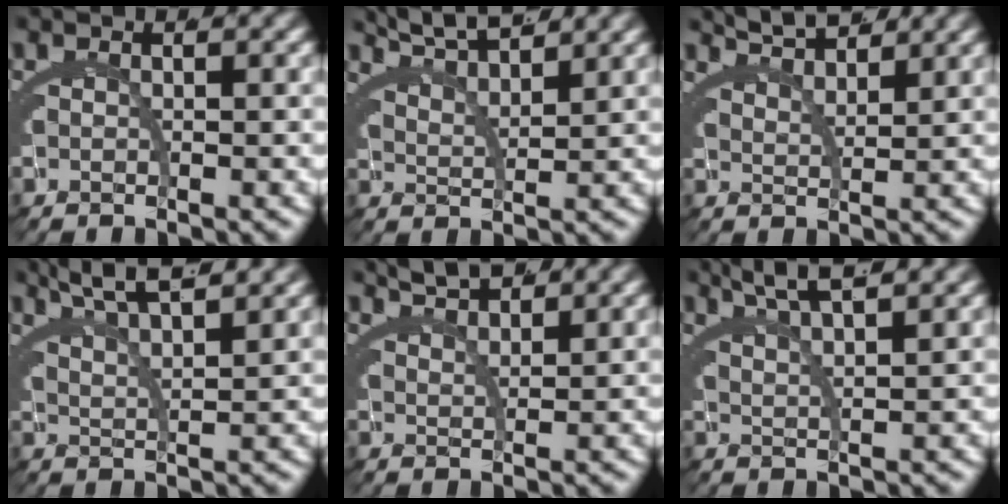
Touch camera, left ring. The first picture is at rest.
{"total": 5.6, "force": [5.2, -1.2, 1.4], "torque": [-0.012, 0.016, 0.089]}
{"total": 4.5, "force": [4.3, -1.1, 0.9], "torque": [-0.001, 0.009, 0.075]}
{"total": 4.7, "force": [4.2, -1.5, 1.5], "torque": [-0.017, 0.008, 0.075]}
{"total": 3.6, "force": [3.4, -1.1, 0.6], "torque": [0.001, 0.007, 0.063]}
{"total": 4.3, "force": [3.7, -1.7, 1.4], "torque": [-0.012, 0.010, 0.067]}